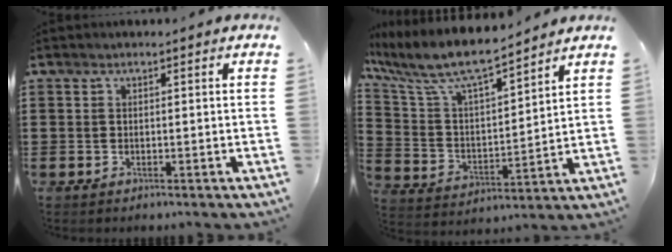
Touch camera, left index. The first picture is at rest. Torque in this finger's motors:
{"motor_torque": [1.48, -0.66, 0.38, 0.21]}